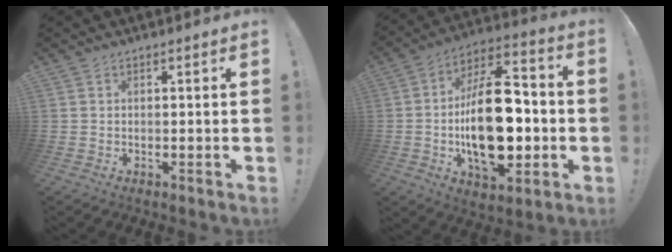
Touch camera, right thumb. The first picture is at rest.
{"total": 25.4, "force": [-3.1, 13.5, 21.2], "torque": [-0.370, 0.018, -0.042]}